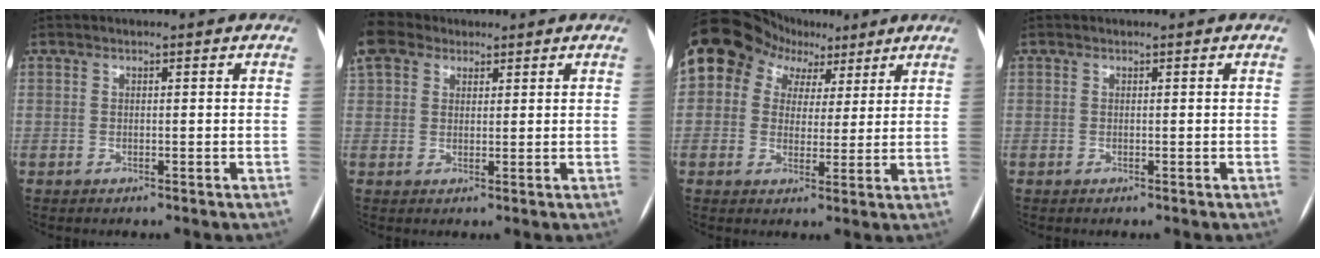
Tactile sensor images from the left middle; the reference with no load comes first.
{"total": 4.5, "force": [3.7, 2.3, 1.0], "torque": [-0.038, 0.025, 0.080]}
{"total": 10.2, "force": [5.3, 8.1, 3.2], "torque": [-0.040, 0.049, 0.088]}
{"total": 0.0}